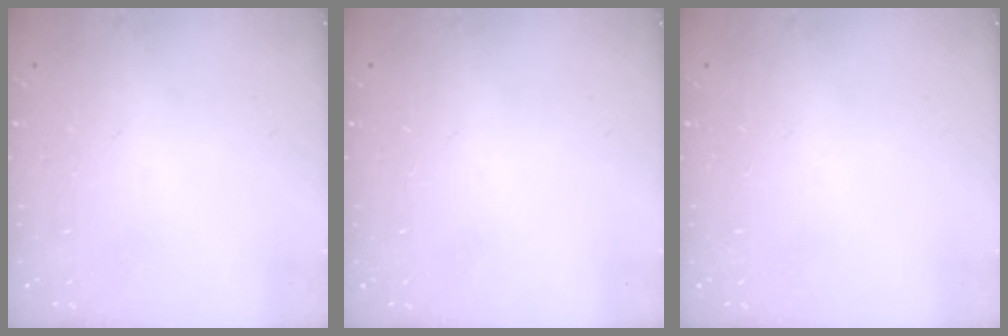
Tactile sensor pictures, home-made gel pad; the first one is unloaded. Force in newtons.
{"total": 0.0}
{"total": 0.0}